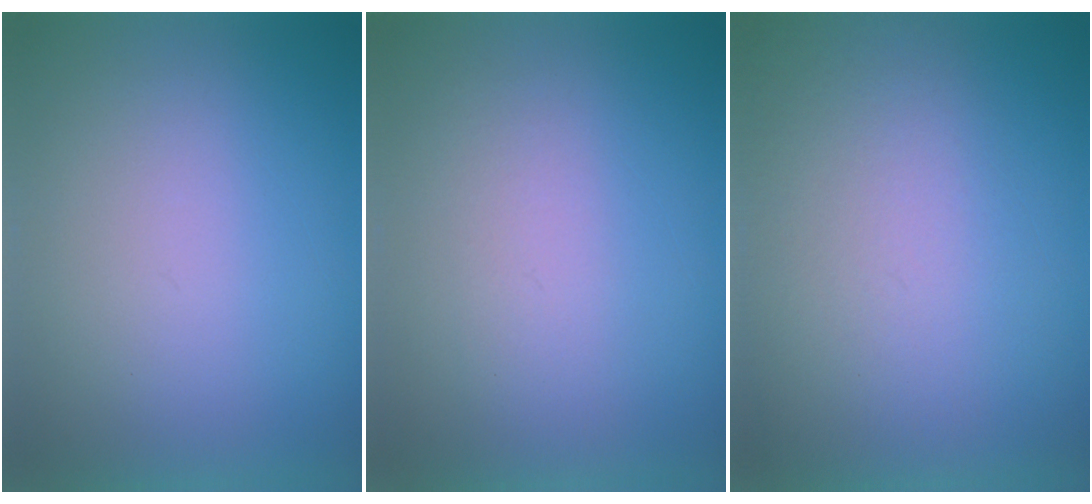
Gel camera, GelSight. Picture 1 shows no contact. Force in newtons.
{"total": 1.4}
{"total": 4.6}